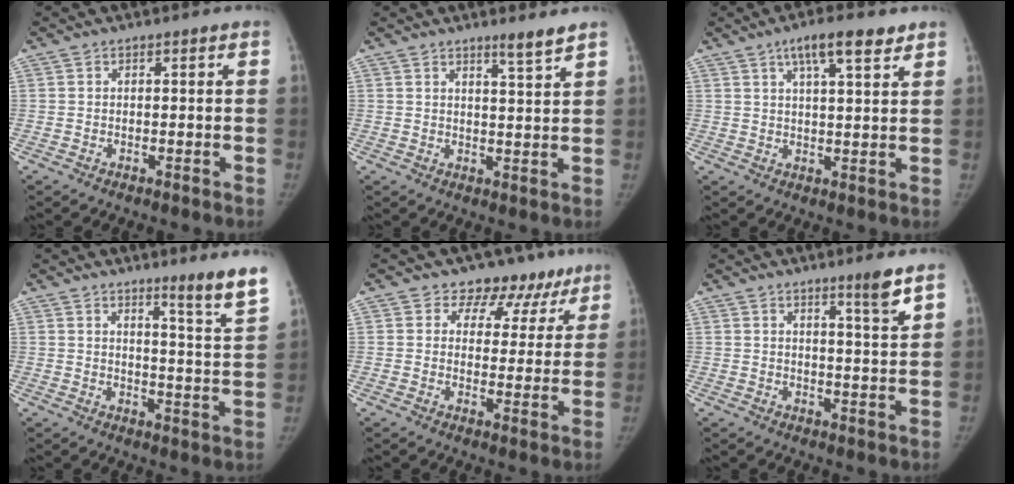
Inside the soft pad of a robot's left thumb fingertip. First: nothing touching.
{"total": 3.5, "force": [2.8, -0.3, 2.0], "torque": [-0.024, -0.030, 0.045]}
{"total": 8.2, "force": [5.0, 2.1, 6.2], "torque": [-0.085, -0.013, 0.079]}
{"total": 8.2, "force": [6.1, -0.7, 5.5], "torque": [-0.067, -0.060, 0.081]}
{"total": 9.7, "force": [7.0, 6.6, 1.2], "torque": [0.038, -0.027, 0.073]}
{"total": 4.7, "force": [3.3, -0.2, 3.4], "torque": [-0.041, -0.031, 0.049]}